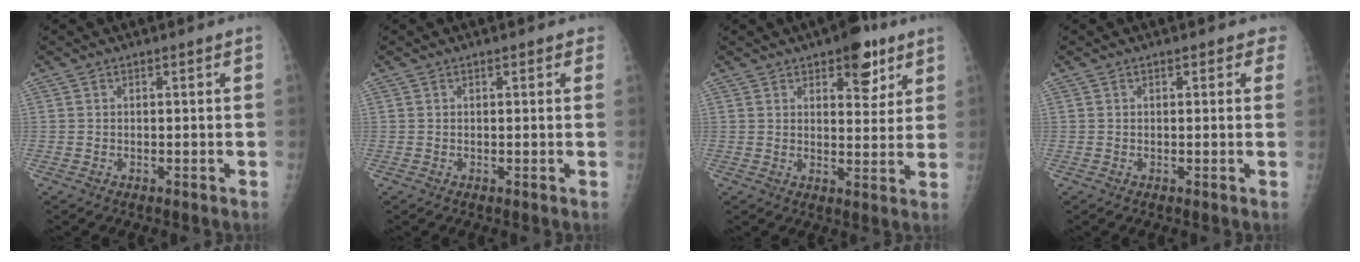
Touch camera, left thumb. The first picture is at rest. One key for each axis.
{"total": 1.3, "fx": 0.8, "fy": 0.7, "fz": 0.9, "tx": -0.005, "ty": 0.000, "tz": 0.005}
{"total": 8.6, "fx": 5.0, "fy": 4.2, "fz": 5.6, "tx": -0.044, "ty": -0.023, "tz": 0.065}
{"total": 2.2, "fx": 1.3, "fy": 1.3, "fz": 1.2, "tx": 0.005, "ty": 0.000, "tz": 0.010}